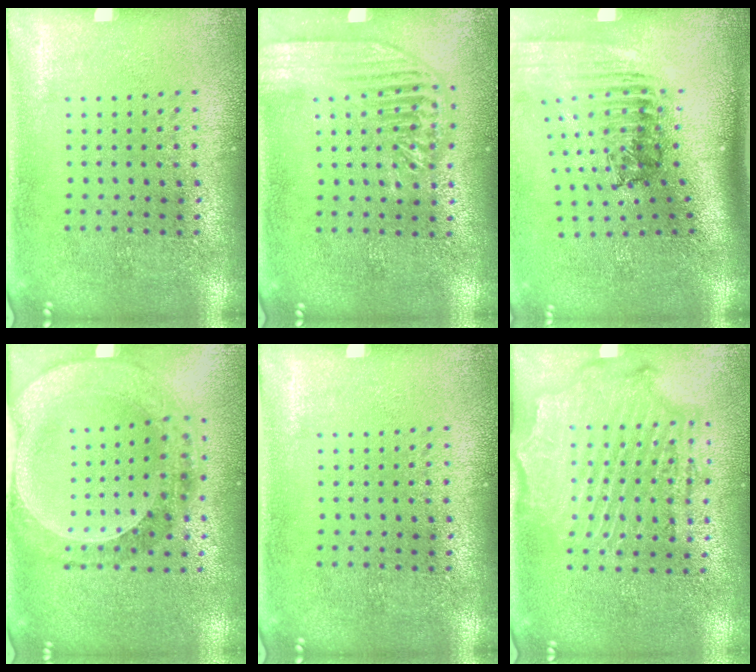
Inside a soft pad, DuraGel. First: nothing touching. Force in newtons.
{"total": 1.8, "press": 1.8, "slide": 0.3}
{"total": 2.6, "press": 1.8, "slide": 1.8}
{"total": 1.6, "press": 1.5, "slide": 0.3}
{"total": 0.0}
{"total": 2.1, "press": 2.0, "slide": 0.6}